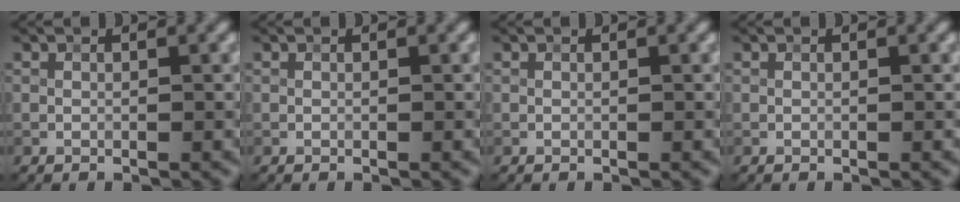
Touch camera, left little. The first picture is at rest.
{"total": 0.0}
{"total": 0.0}
{"total": 0.0}